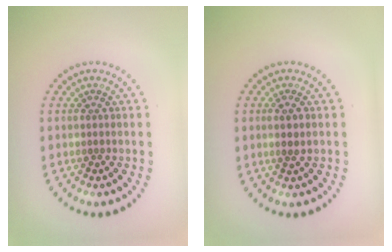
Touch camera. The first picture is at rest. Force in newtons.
{"total": 1.1, "press": 1.0, "slide": 0.5}